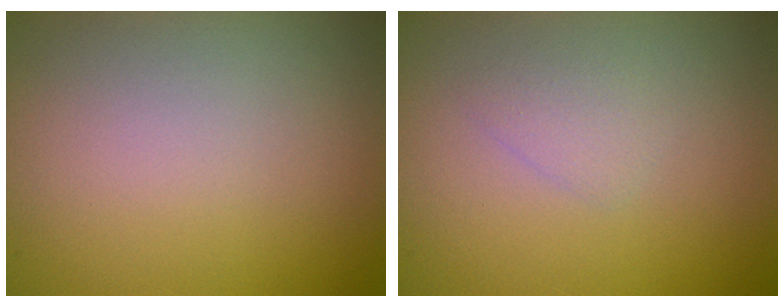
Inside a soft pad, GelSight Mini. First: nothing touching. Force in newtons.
{"total": 1.1, "press": 1.1, "slide": 0.0}